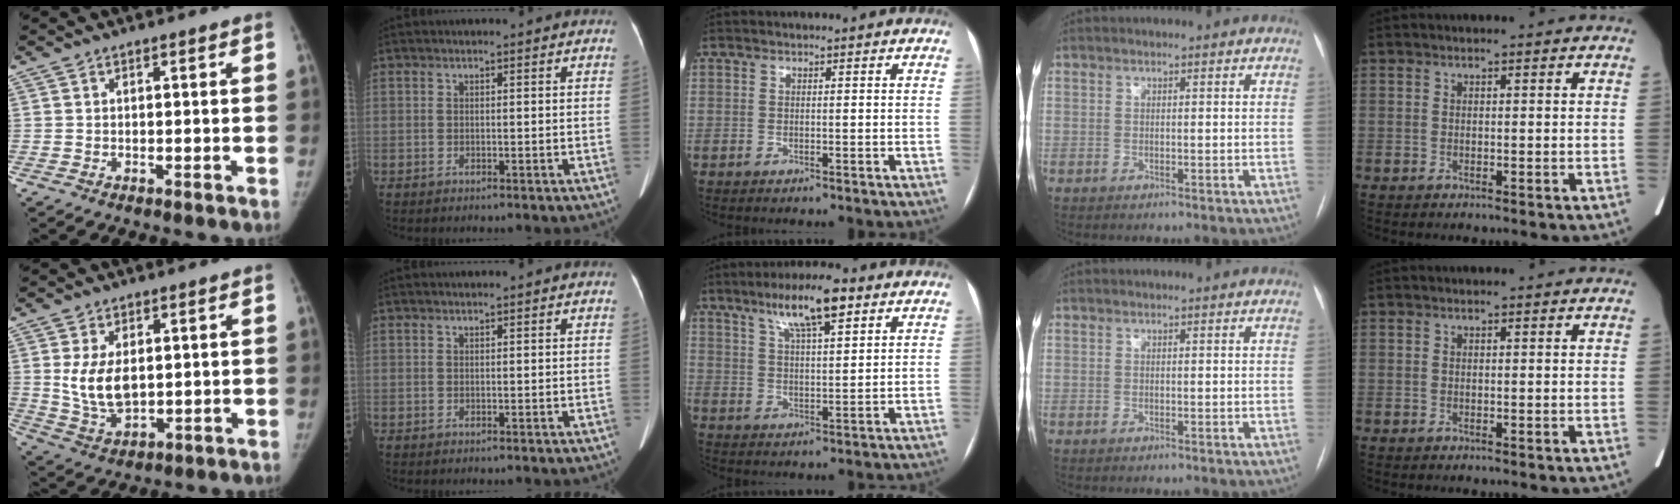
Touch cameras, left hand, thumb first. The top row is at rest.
{"thumb": {"total": 8.6, "force": [1.3, 5.1, 6.8], "torque": [-0.118, -0.014, 0.038]}, "middle": {"total": 9.3, "force": [5.7, 1.7, 7.1], "torque": [-0.128, 0.012, 0.097]}}